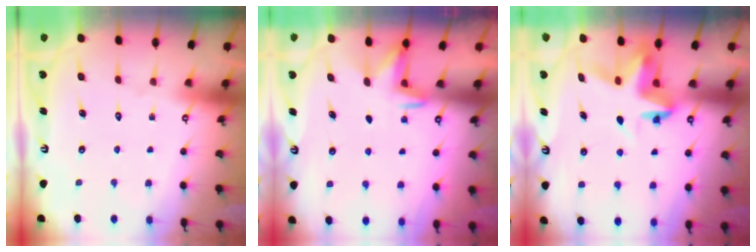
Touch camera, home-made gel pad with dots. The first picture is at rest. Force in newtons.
{"total": 2.5, "press": 2.4, "slide": 0.7}
{"total": 4.7, "press": 4.7, "slide": 0.2}